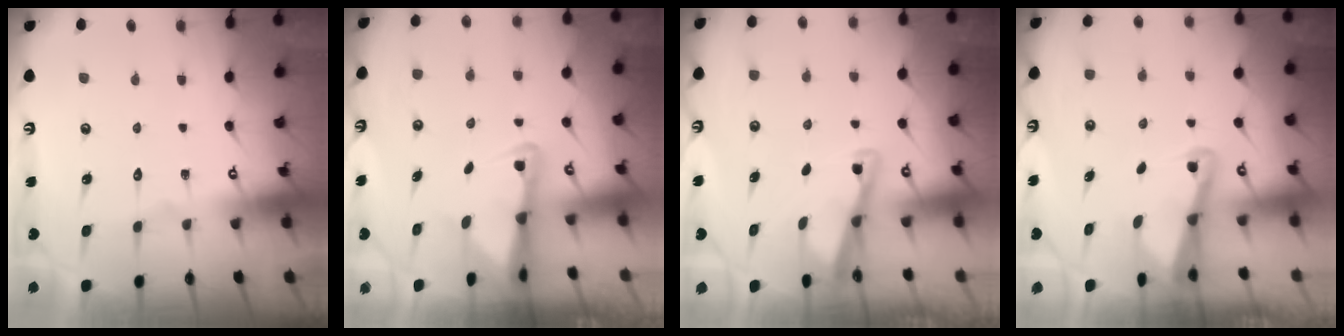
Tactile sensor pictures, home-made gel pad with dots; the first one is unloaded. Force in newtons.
{"total": 2.5, "press": 2.5, "slide": 0.5}
{"total": 2.9, "press": 2.8, "slide": 0.4}
{"total": 2.7, "press": 2.6, "slide": 0.6}